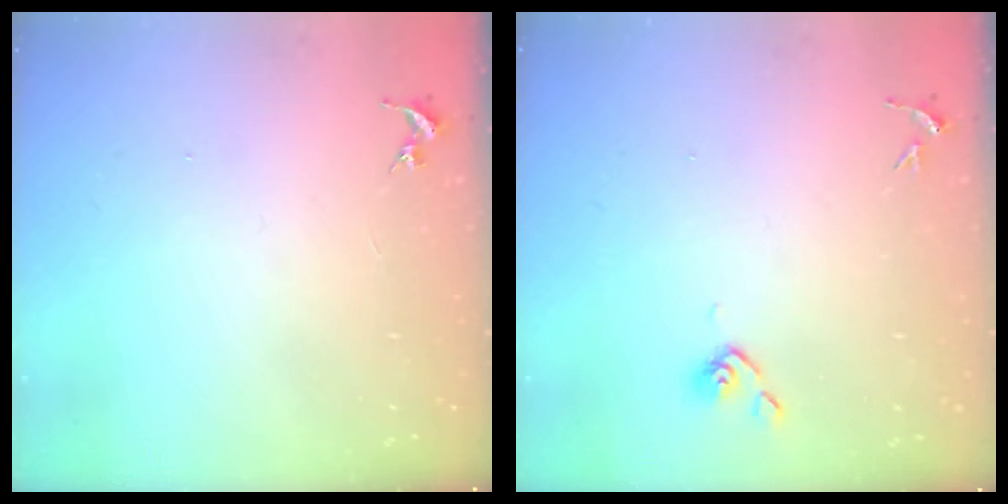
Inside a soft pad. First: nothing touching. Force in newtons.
{"total": 4.3, "press": 4.2, "slide": 0.9}